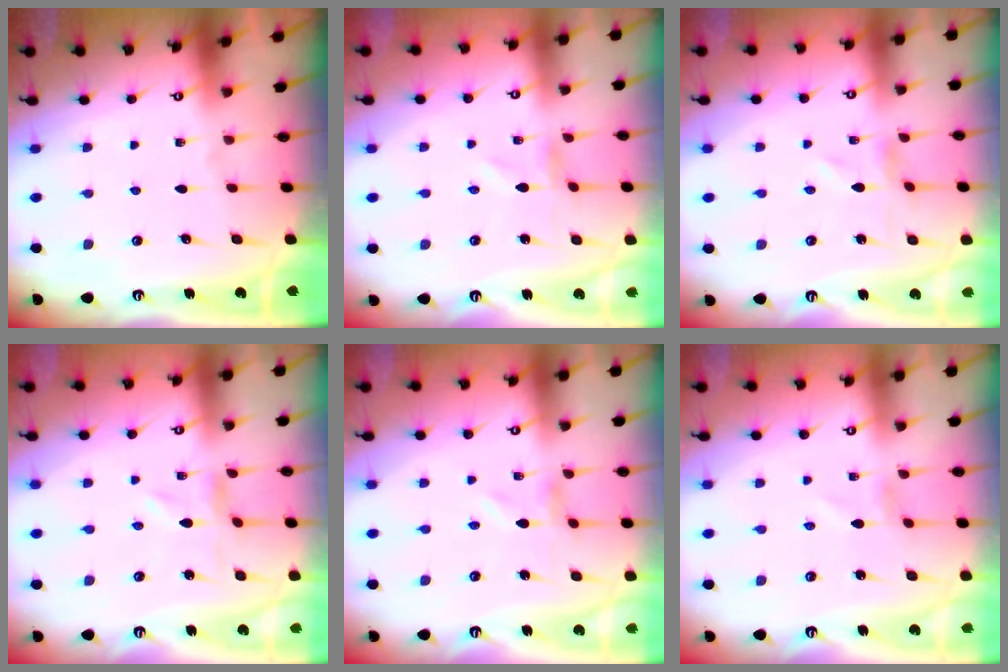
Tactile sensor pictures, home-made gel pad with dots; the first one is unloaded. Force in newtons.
{"total": 0.0}
{"total": 0.0}
{"total": 1.0, "press": 1.0, "slide": 0.2}
{"total": 0.0}
{"total": 0.8, "press": 0.8, "slide": 0.1}